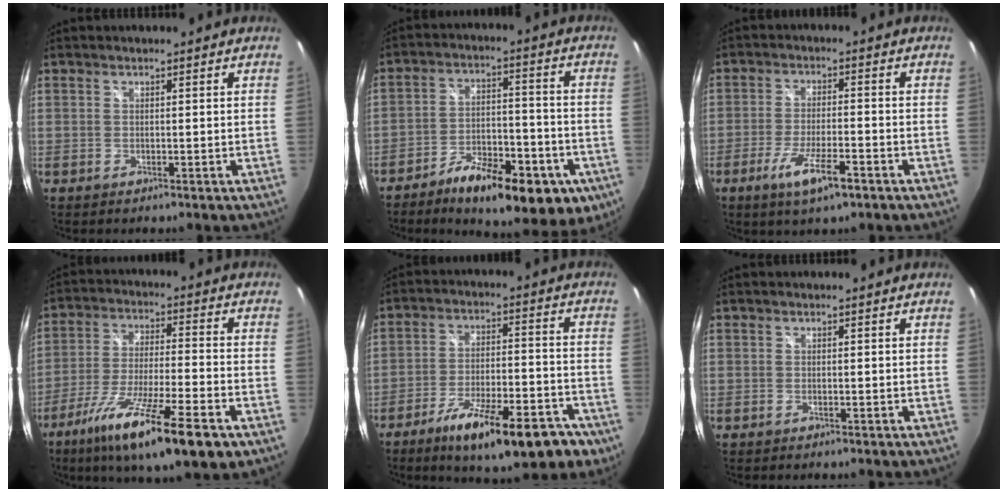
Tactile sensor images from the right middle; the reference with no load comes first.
{"total": 19.2, "force": [-10.7, 7.7, 13.9], "torque": [-0.220, -0.014, -0.148]}
{"total": 8.2, "force": [-4.7, 1.6, 6.5], "torque": [-0.136, -0.015, -0.080]}
{"total": 18.8, "force": [-10.8, 2.8, 15.1], "torque": [-0.279, -0.055, -0.186]}
{"total": 19.0, "force": [-12.0, 5.7, 13.6], "torque": [-0.221, -0.026, -0.171]}
{"total": 0.0}